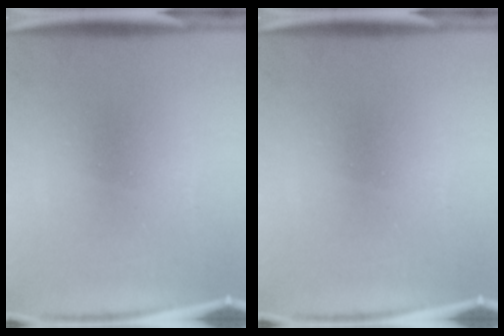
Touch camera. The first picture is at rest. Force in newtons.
{"total": 0.0}